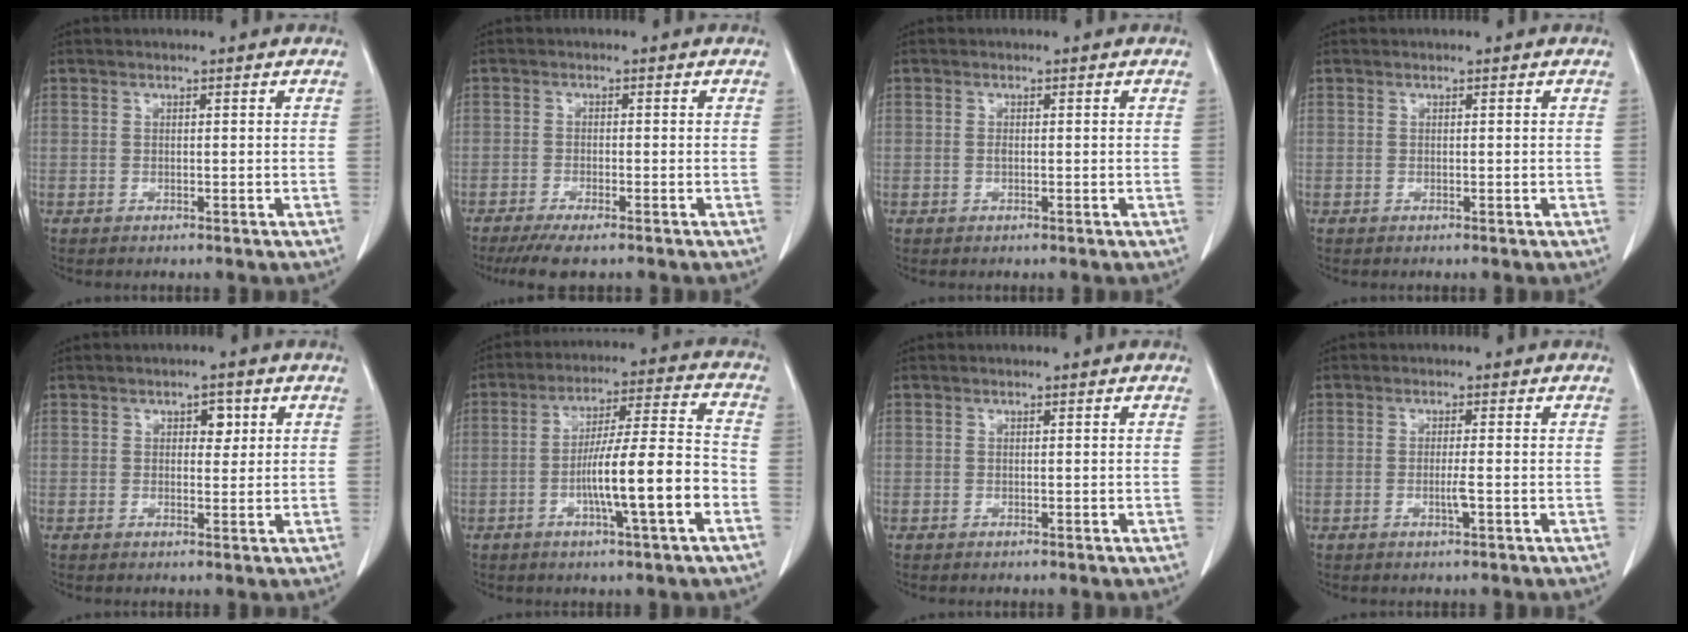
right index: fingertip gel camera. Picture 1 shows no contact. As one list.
[{"total": 5.4, "force": [-4.2, 0.7, 3.4], "torque": [-0.054, -0.012, -0.064]}, {"total": 0.6, "force": [-0.1, 0.2, 0.6], "torque": [-0.014, -0.001, -0.001]}, {"total": 0.0}, {"total": 2.4, "force": [0.9, 1.5, 1.7], "torque": [-0.018, 0.004, 0.011]}, {"total": 13.1, "force": [-4.2, 0.0, 12.4], "torque": [-0.208, 0.009, -0.070]}, {"total": 0.0}, {"total": 1.9, "force": [-0.6, -0.3, 1.8], "torque": [-0.037, -0.004, -0.011]}]